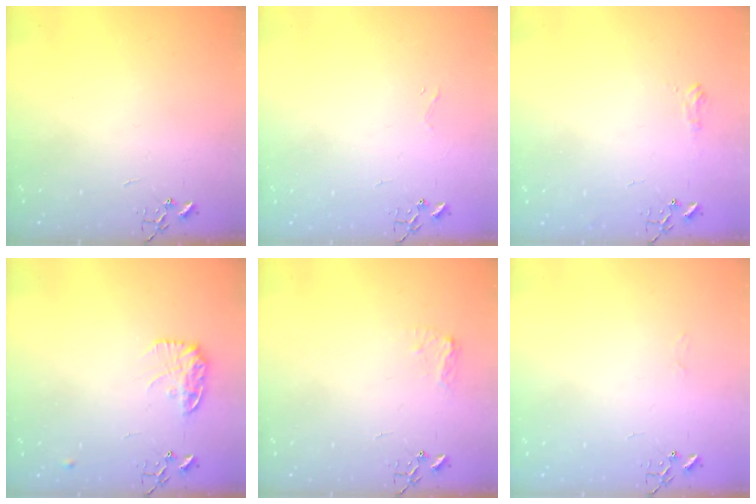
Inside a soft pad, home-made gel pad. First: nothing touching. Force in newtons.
{"total": 3.4, "press": 3.4, "slide": 0.3}
{"total": 7.1, "press": 7.1, "slide": 0.8}
{"total": 12.3, "press": 12.3, "slide": 0.5}
{"total": 6.6, "press": 6.6, "slide": 0.2}
{"total": 3.0, "press": 3.0, "slide": 0.3}